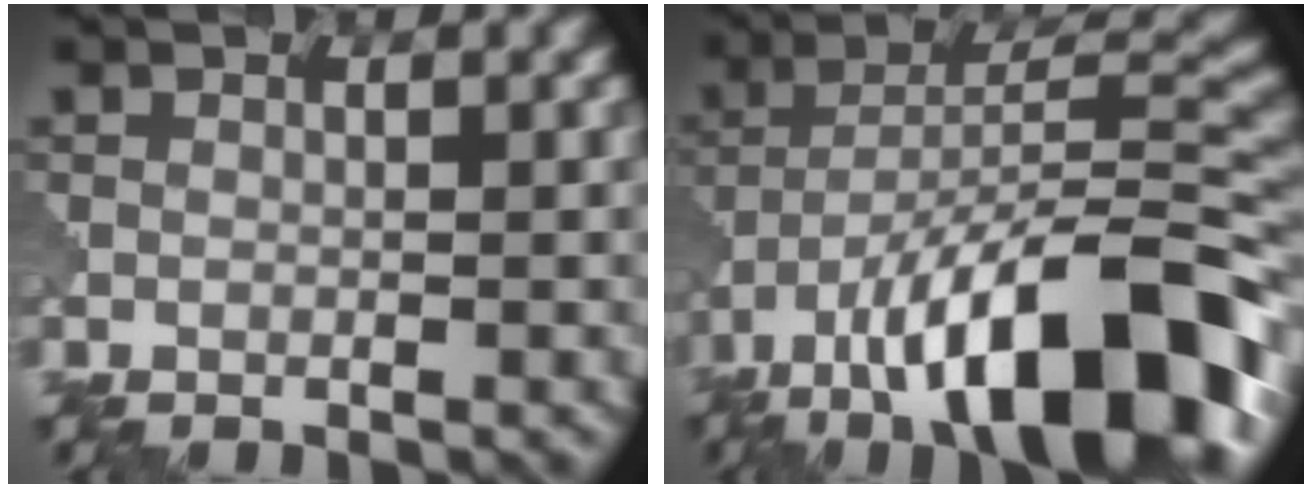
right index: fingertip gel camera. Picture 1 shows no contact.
{"total": 15.4, "force": [-9.6, 4.7, 11.1], "torque": [-0.167, 0.020, -0.156]}